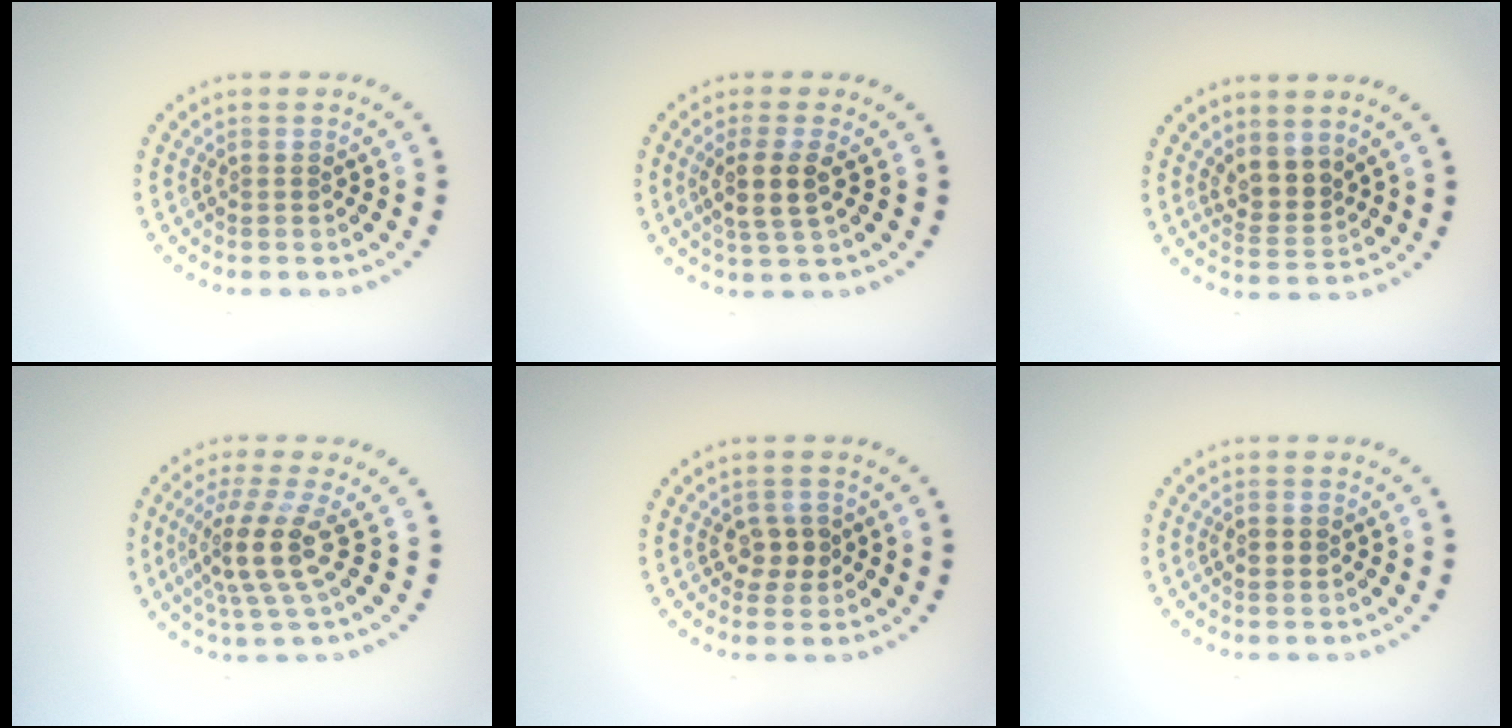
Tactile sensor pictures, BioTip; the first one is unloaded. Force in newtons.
{"total": 2.9, "press": 2.5, "slide": 1.4}
{"total": 2.7, "press": 2.2, "slide": 1.5}
{"total": 4.4, "press": 3.3, "slide": 3.0}
{"total": 2.2, "press": 2.2, "slide": 0.5}
{"total": 1.7, "press": 1.7, "slide": 0.1}